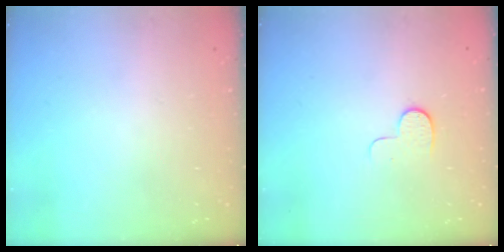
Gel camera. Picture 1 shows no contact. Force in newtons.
{"total": 5.7, "press": 5.7, "slide": 0.6}